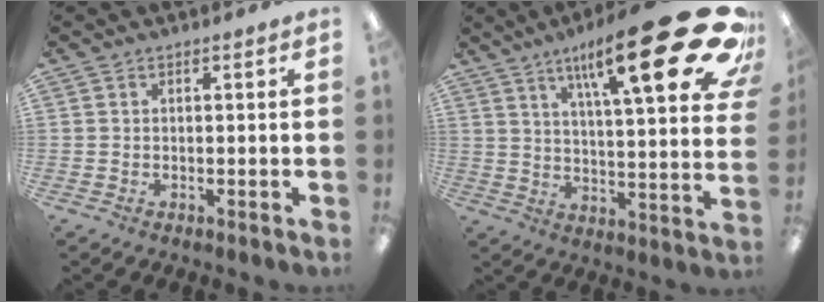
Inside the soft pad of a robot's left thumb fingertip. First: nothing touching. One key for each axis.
{"total": 27.6, "fx": 15.0, "fy": 6.5, "fz": 22.2, "tx": -0.323, "ty": -0.092, "tz": 0.231}